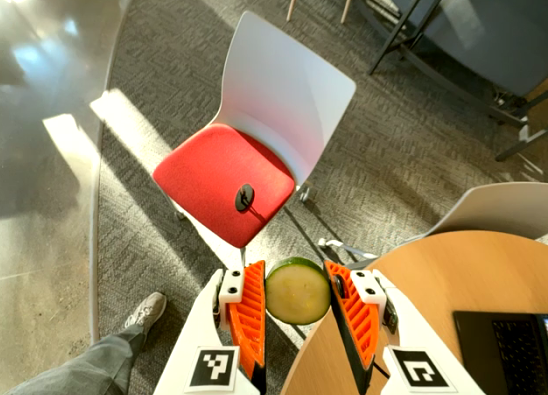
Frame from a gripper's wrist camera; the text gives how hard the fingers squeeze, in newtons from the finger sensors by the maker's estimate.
{"total": 8.6, "left": 9.0, "right": 8.3}